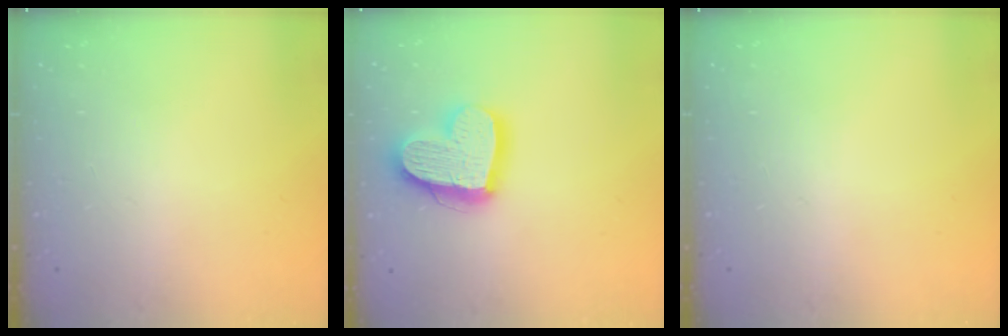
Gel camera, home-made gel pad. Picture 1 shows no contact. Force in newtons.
{"total": 17.6, "press": 17.5, "slide": 1.9}
{"total": 0.0}